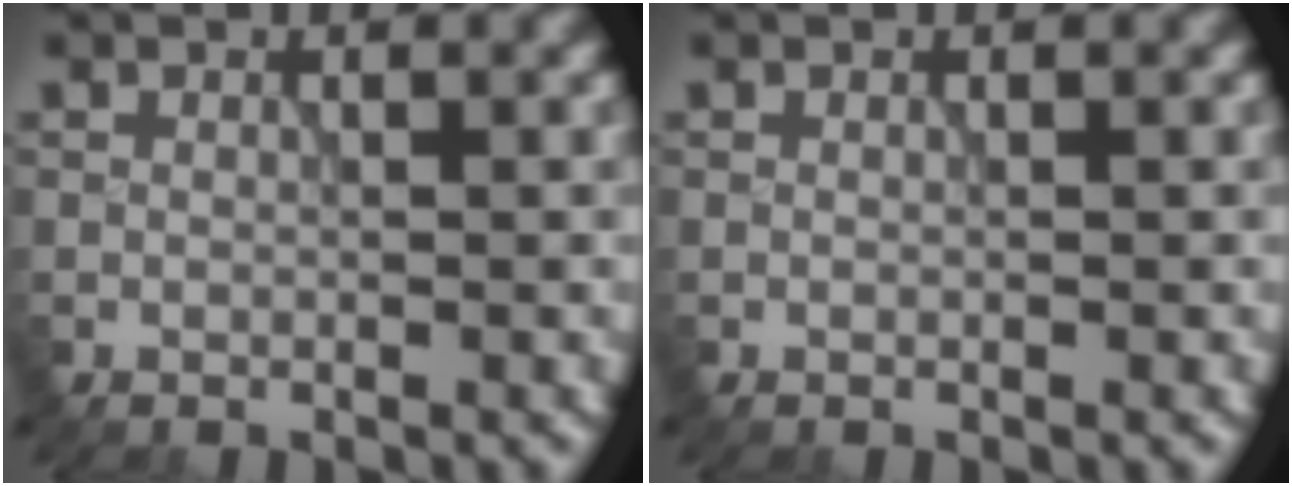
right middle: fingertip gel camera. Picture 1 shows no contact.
{"total": 0.0}